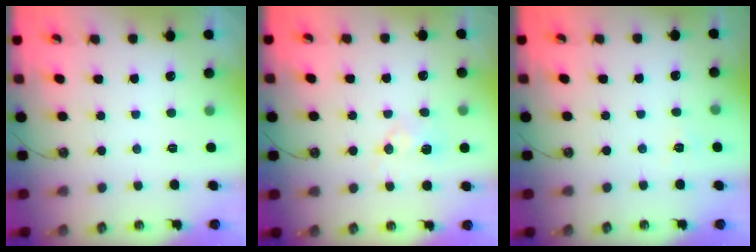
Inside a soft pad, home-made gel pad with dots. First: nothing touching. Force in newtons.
{"total": 6.1, "press": 6.0, "slide": 0.7}
{"total": 2.3, "press": 2.3, "slide": 0.3}